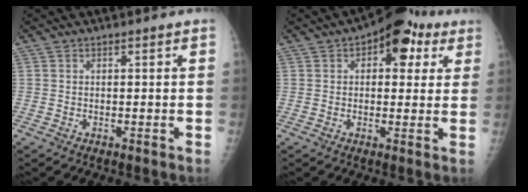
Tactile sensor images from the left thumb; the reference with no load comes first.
{"total": 10.7, "force": [4.6, 6.1, 7.5], "torque": [-0.051, 0.006, 0.052]}